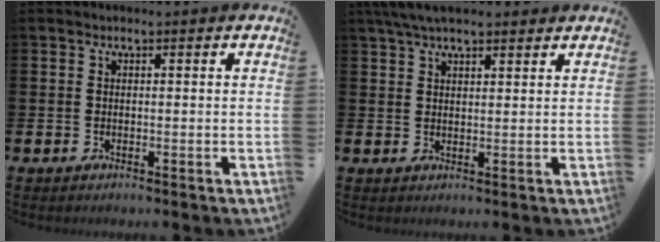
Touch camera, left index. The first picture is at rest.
{"total": 4.7, "force": [4.0, 1.2, 2.2], "torque": [-0.047, -0.006, 0.074]}